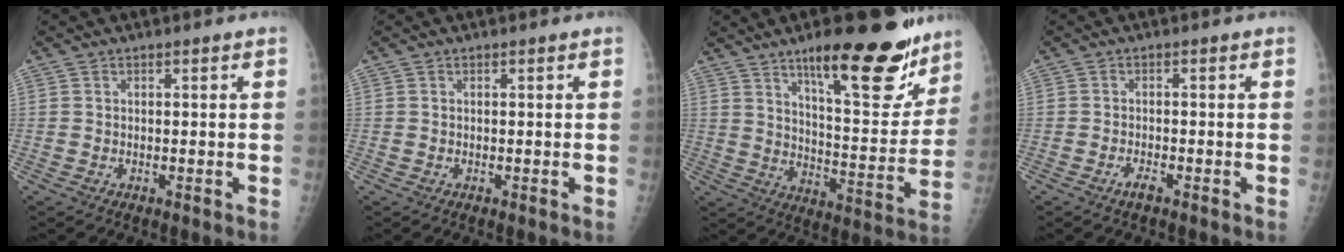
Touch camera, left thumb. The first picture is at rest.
{"total": 0.0}
{"total": 22.1, "force": [14.4, 6.4, 15.5], "torque": [-0.173, -0.081, 0.216]}
{"total": 1.7, "force": [-1.2, 0.4, 1.2], "torque": [-0.029, 0.004, -0.023]}